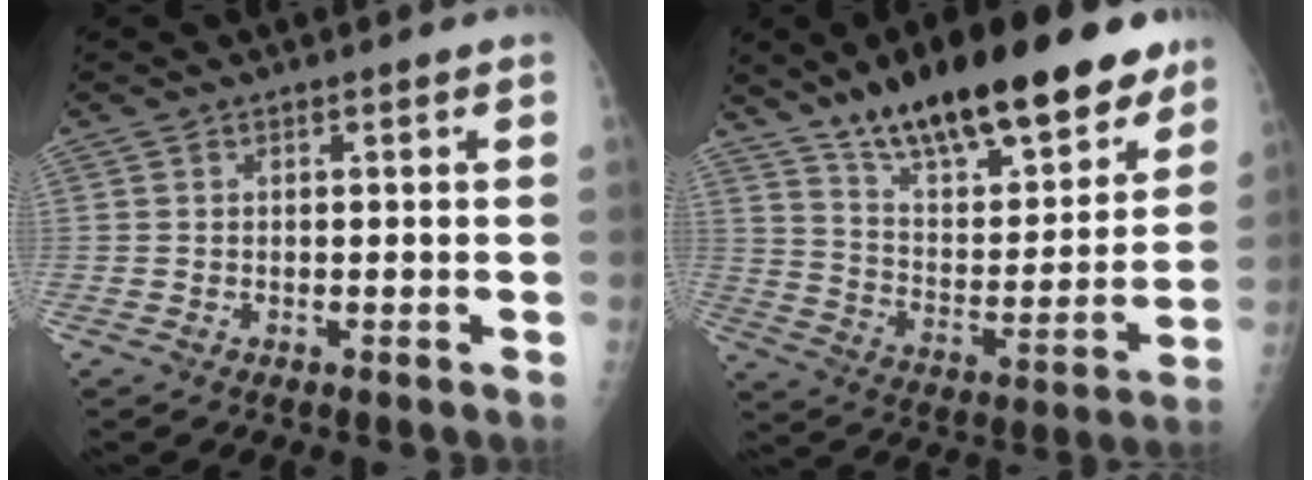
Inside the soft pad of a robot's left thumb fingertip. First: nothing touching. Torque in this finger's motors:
{"motor_torque": [0.76, 0.70, 1.44, -1.33, 0.15]}